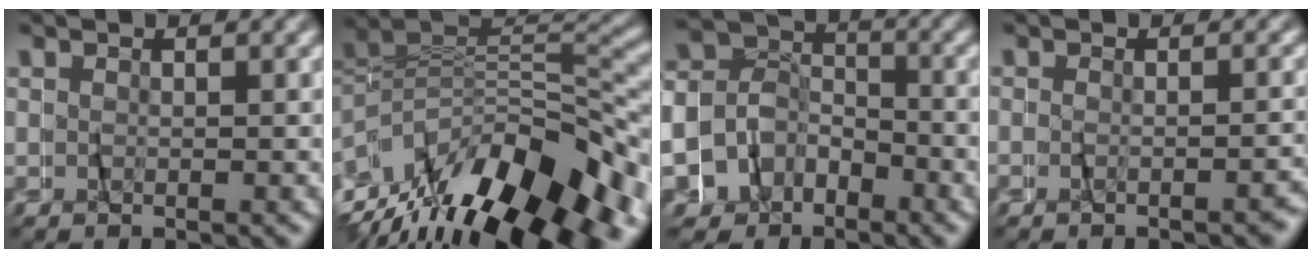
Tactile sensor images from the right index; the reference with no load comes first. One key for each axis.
{"total": 16.0, "fx": -6.5, "fy": 9.1, "fz": 11.4, "tx": -0.191, "ty": -0.005, "tz": -0.100}
{"total": 11.0, "fx": -3.6, "fy": 9.9, "fz": 3.2, "tx": -0.094, "ty": -0.023, "tz": -0.075}
{"total": 1.7, "fx": -1.5, "fy": -0.8, "fz": 0.3, "tx": -0.003, "ty": 0.003, "tz": -0.026}